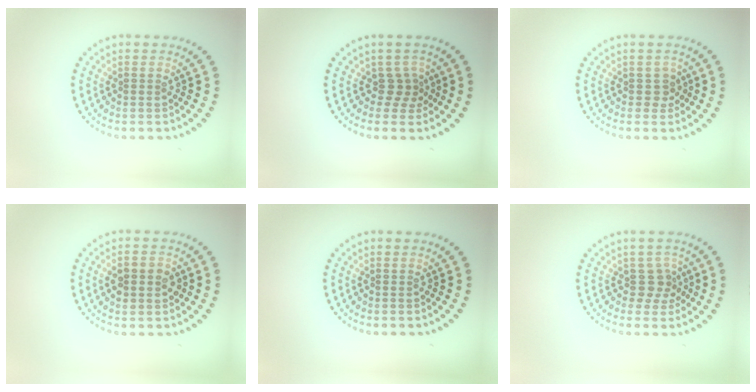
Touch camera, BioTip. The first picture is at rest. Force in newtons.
{"total": 1.8, "press": 1.2, "slide": 1.4}
{"total": 1.3, "press": 1.1, "slide": 0.7}
{"total": 2.8, "press": 2.8, "slide": 0.0}
{"total": 0.0}
{"total": 2.1, "press": 1.6, "slide": 1.4}